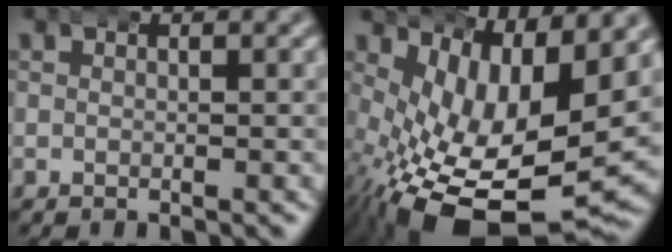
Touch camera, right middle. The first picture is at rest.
{"total": 13.2, "force": [-3.6, 7.2, 10.5], "torque": [-0.202, -0.062, -0.024]}